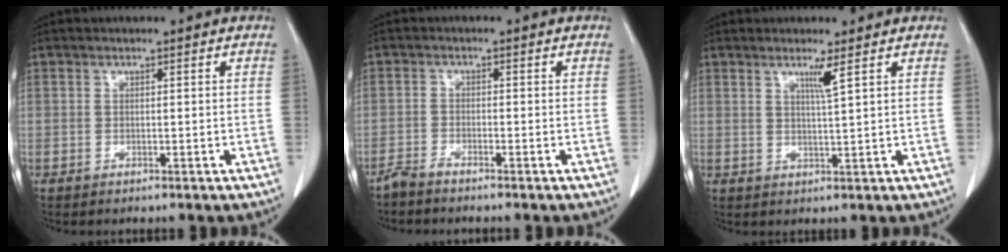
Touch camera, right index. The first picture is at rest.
{"total": 2.2, "force": [-2.0, -0.2, 0.9], "torque": [-0.019, -0.003, -0.041]}
{"total": 2.7, "force": [1.5, -0.7, 2.1], "torque": [-0.037, -0.010, 0.030]}